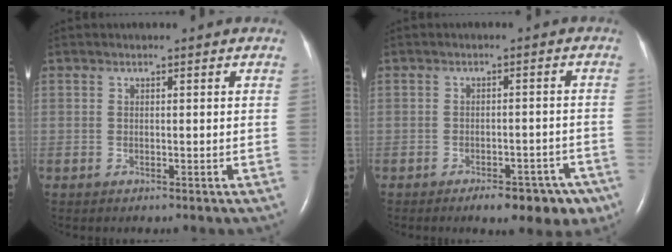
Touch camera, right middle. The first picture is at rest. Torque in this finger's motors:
{"motor_torque": [0.05, -0.05, 0.06, 0.02]}